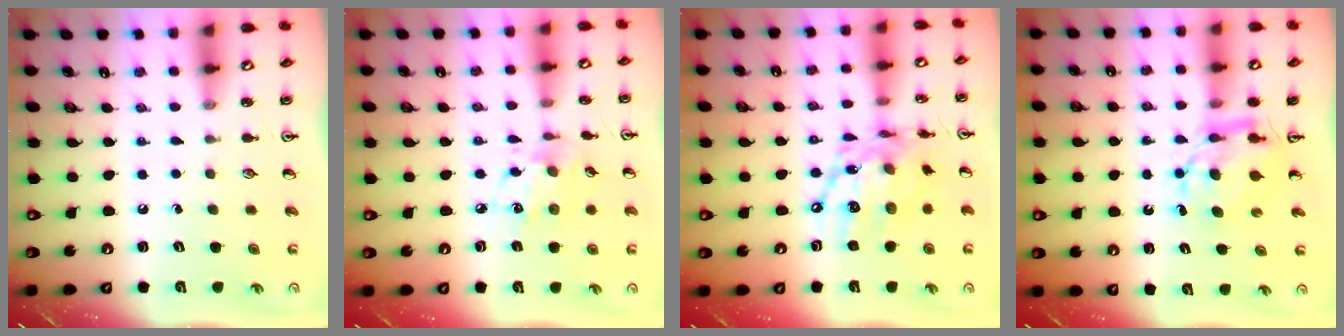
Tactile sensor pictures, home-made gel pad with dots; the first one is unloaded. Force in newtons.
{"total": 9.1, "press": 9.0, "slide": 0.6}
{"total": 15.0, "press": 14.9, "slide": 1.1}
{"total": 6.4, "press": 6.4, "slide": 0.5}